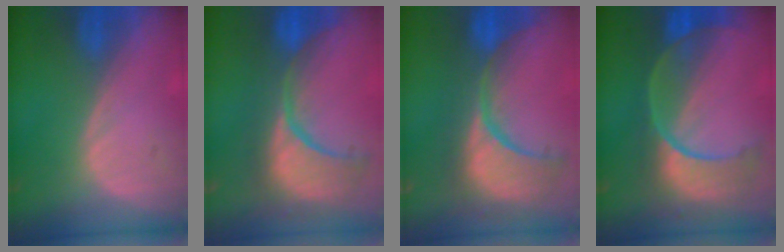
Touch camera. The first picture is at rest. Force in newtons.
{"total": 12.3, "press": 11.1, "slide": 5.3}
{"total": 13.0, "press": 11.5, "slide": 6.1}
{"total": 11.1, "press": 9.4, "slide": 5.9}